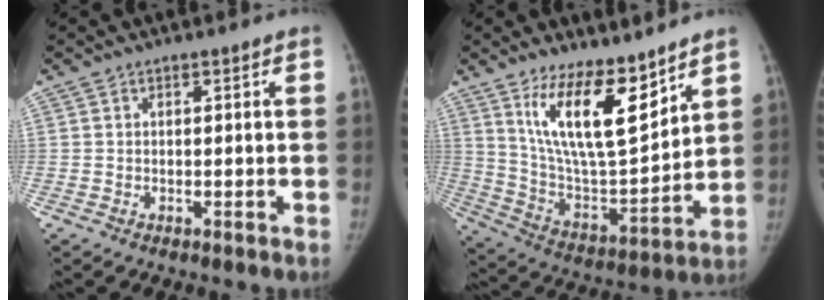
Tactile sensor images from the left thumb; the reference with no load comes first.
{"total": 16.8, "force": [10.6, 5.5, 11.8], "torque": [-0.169, -0.077, 0.207]}